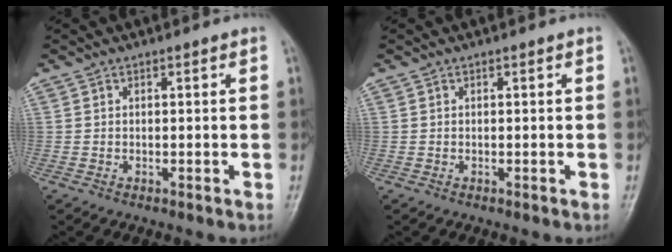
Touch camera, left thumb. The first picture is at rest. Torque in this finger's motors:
{"motor_torque": [0.00, 0.00, 0.00, 0.00, 0.00]}